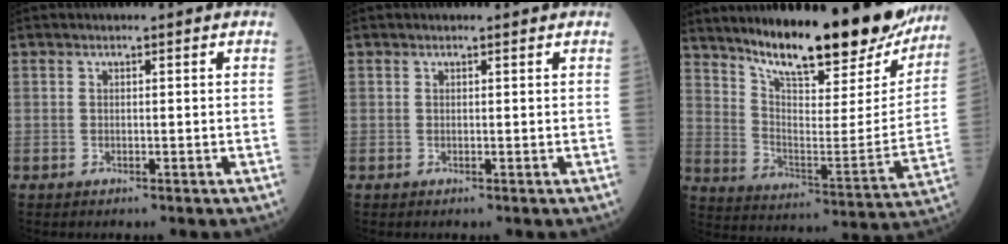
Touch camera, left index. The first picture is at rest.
{"total": 0.0}
{"total": 24.4, "force": [20.2, 5.0, 12.8], "torque": [-0.196, -0.044, 0.289]}